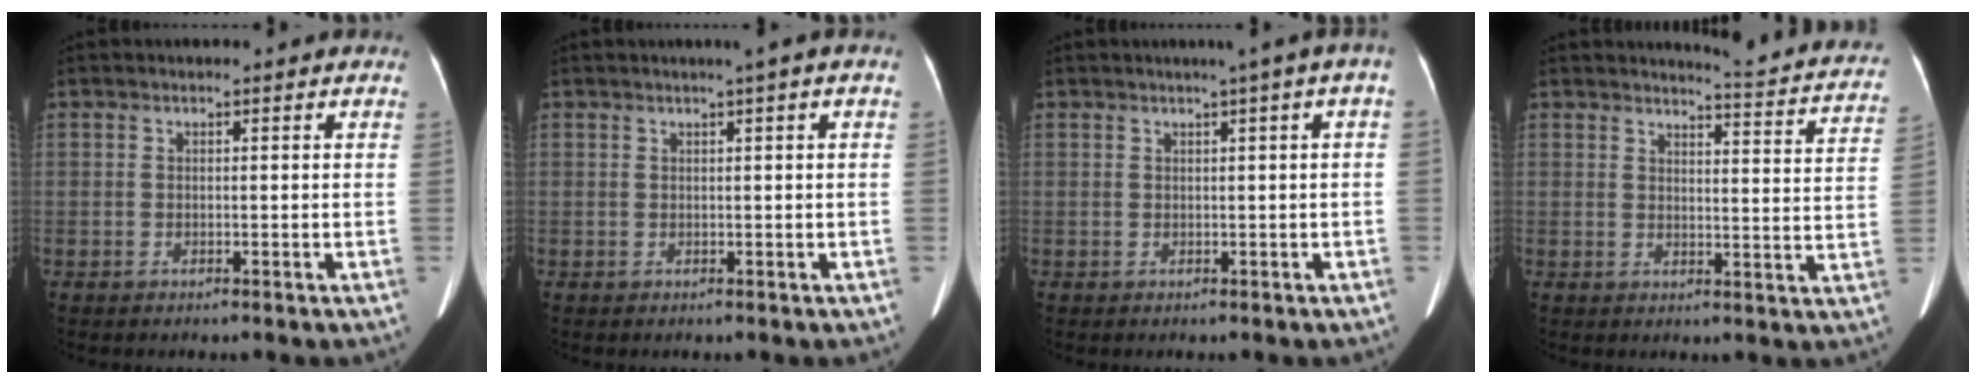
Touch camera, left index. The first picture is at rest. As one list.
[{"total": 1.5, "force": [0.6, -0.3, 1.4], "torque": [-0.023, 0.003, 0.011]}, {"total": 3.0, "force": [0.8, -0.2, 2.9], "torque": [-0.037, 0.010, 0.010]}, {"total": 13.0, "force": [12.6, 0.1, 3.0], "torque": [-0.030, -0.069, 0.124]}]